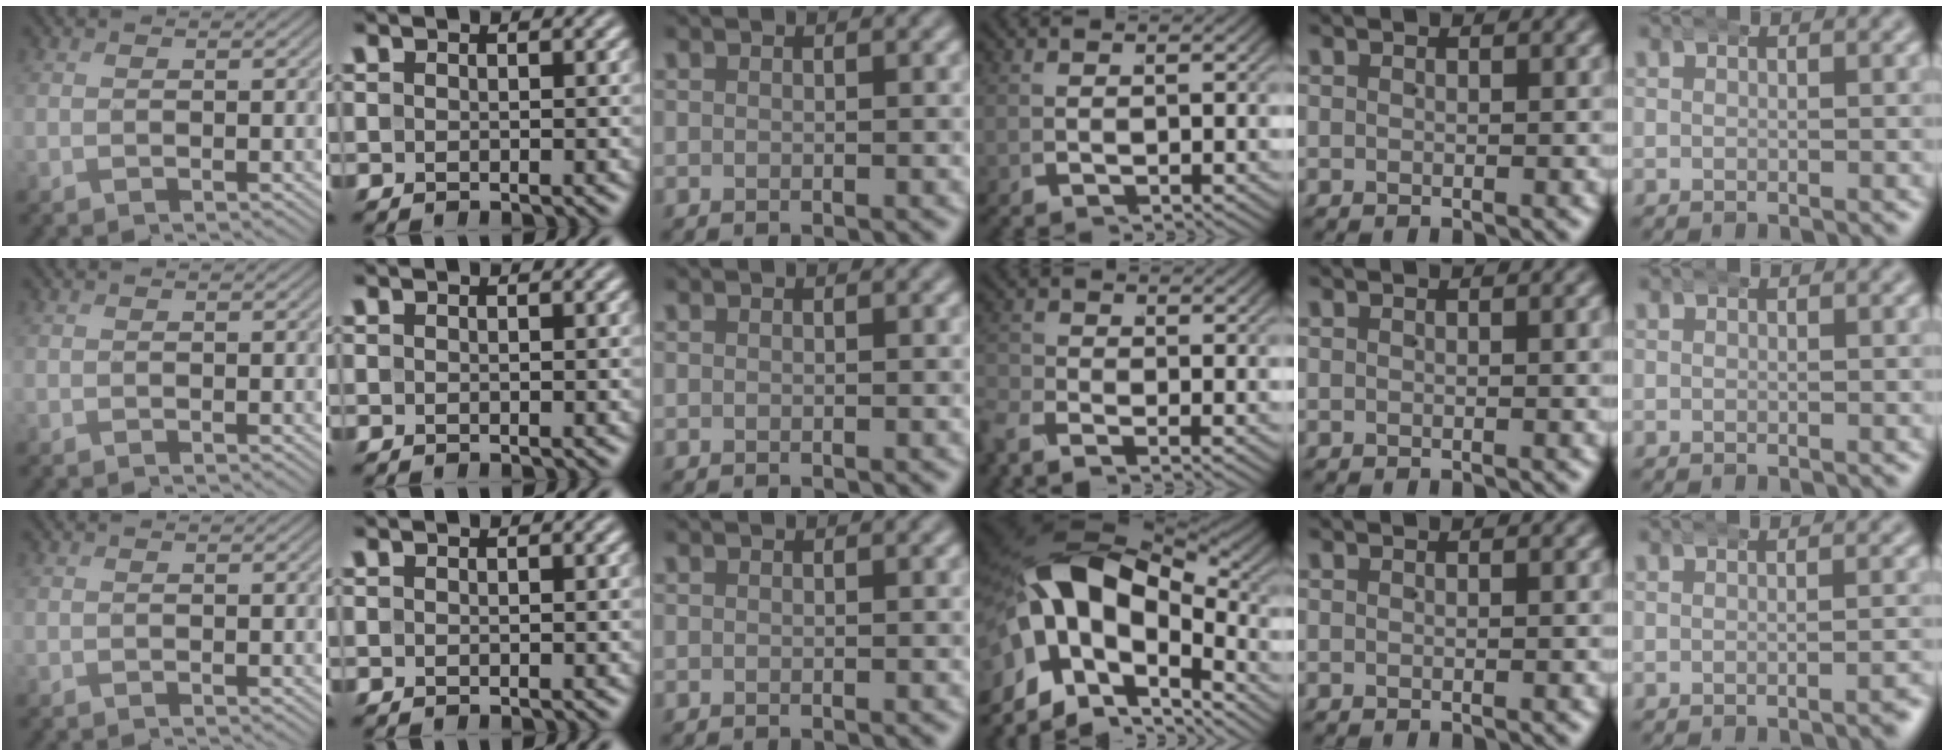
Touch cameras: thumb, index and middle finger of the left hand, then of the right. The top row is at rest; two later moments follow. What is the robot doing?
{"motion": "wrap", "object": "arm wrap"}